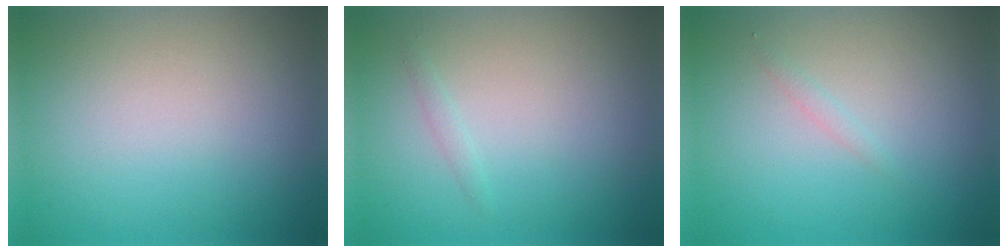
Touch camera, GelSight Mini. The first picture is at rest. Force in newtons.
{"total": 0.6, "press": 0.6, "slide": 0.0}
{"total": 0.7, "press": 0.7, "slide": 0.1}